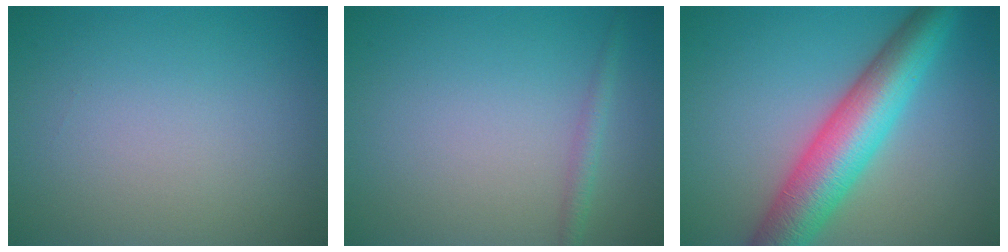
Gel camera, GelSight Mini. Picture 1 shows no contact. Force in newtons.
{"total": 1.3, "press": 1.3, "slide": 0.1}
{"total": 8.5, "press": 8.5, "slide": 0.1}